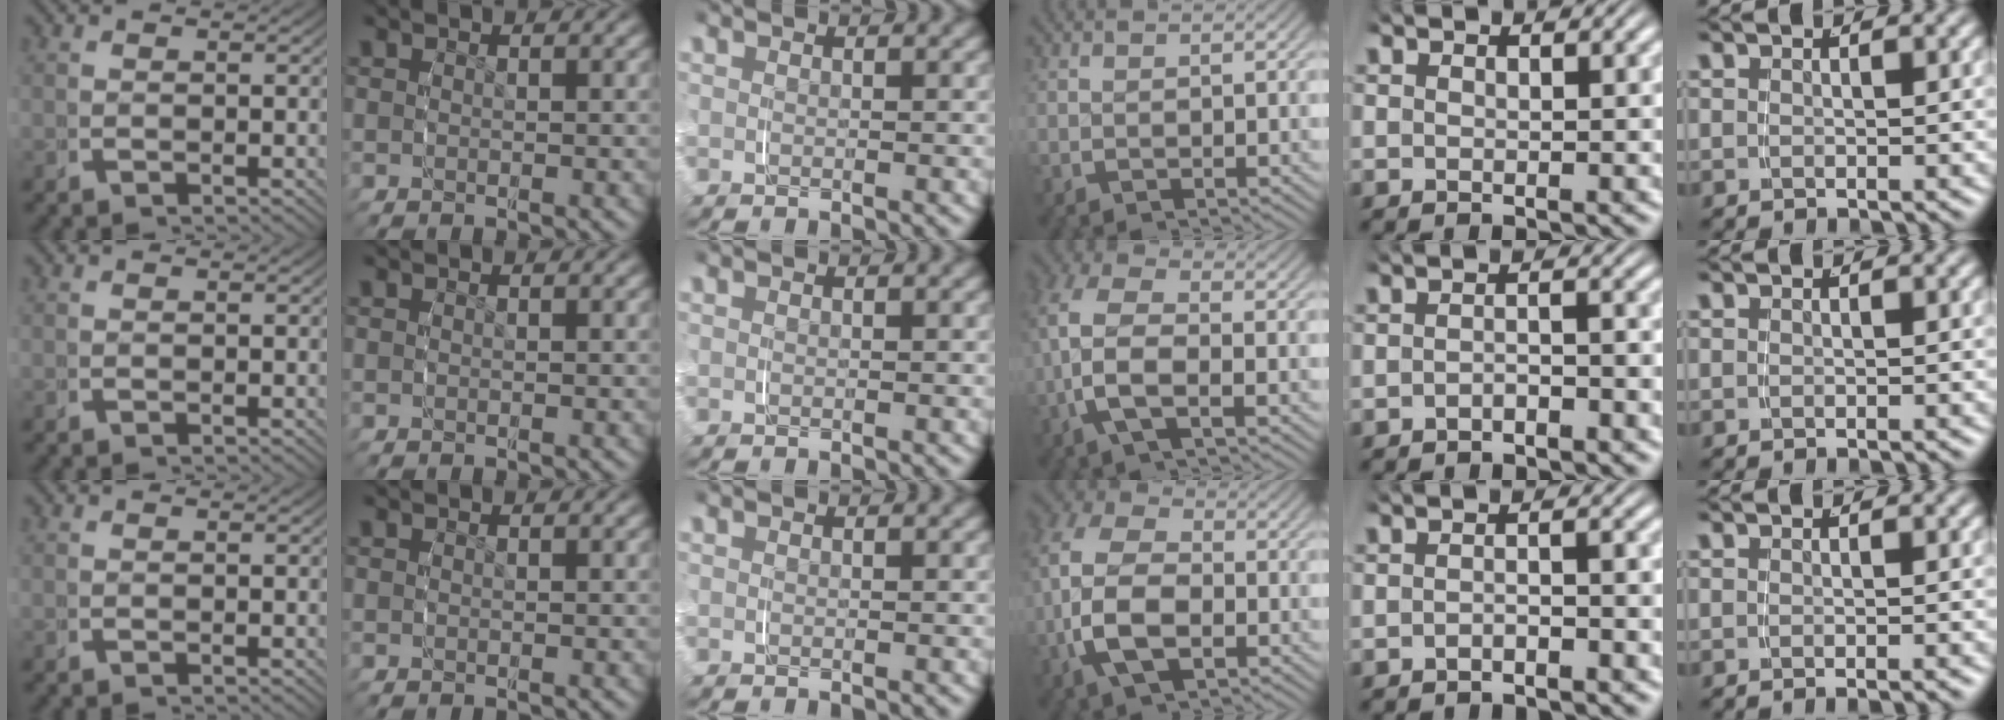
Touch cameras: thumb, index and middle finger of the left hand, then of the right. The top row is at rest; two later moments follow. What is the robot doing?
{"motion": "grasp_and_lifting", "object": "napkin"}